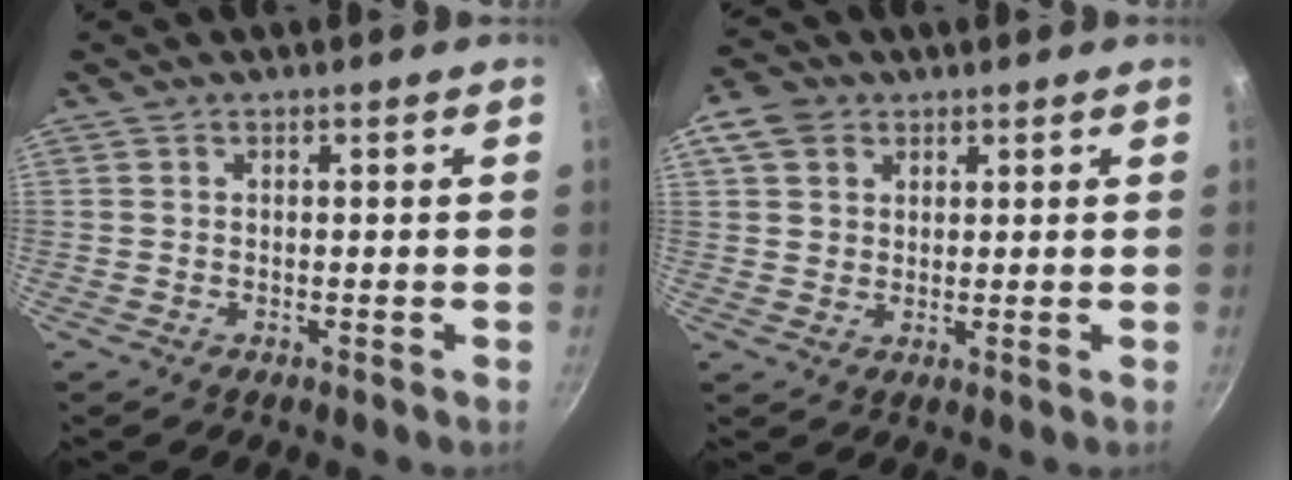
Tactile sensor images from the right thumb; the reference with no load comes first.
{"total": 6.1, "force": [2.6, 4.9, 2.6], "torque": [-0.022, 0.000, 0.041]}